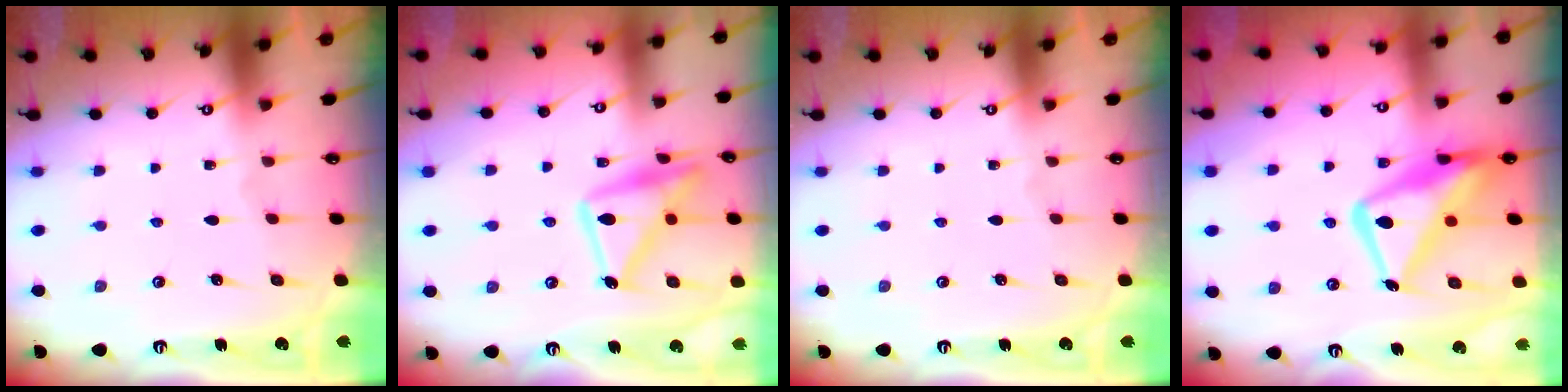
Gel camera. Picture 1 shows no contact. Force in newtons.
{"total": 16.3, "press": 16.2, "slide": 1.1}
{"total": 0.0}
{"total": 17.4, "press": 17.4, "slide": 1.8}